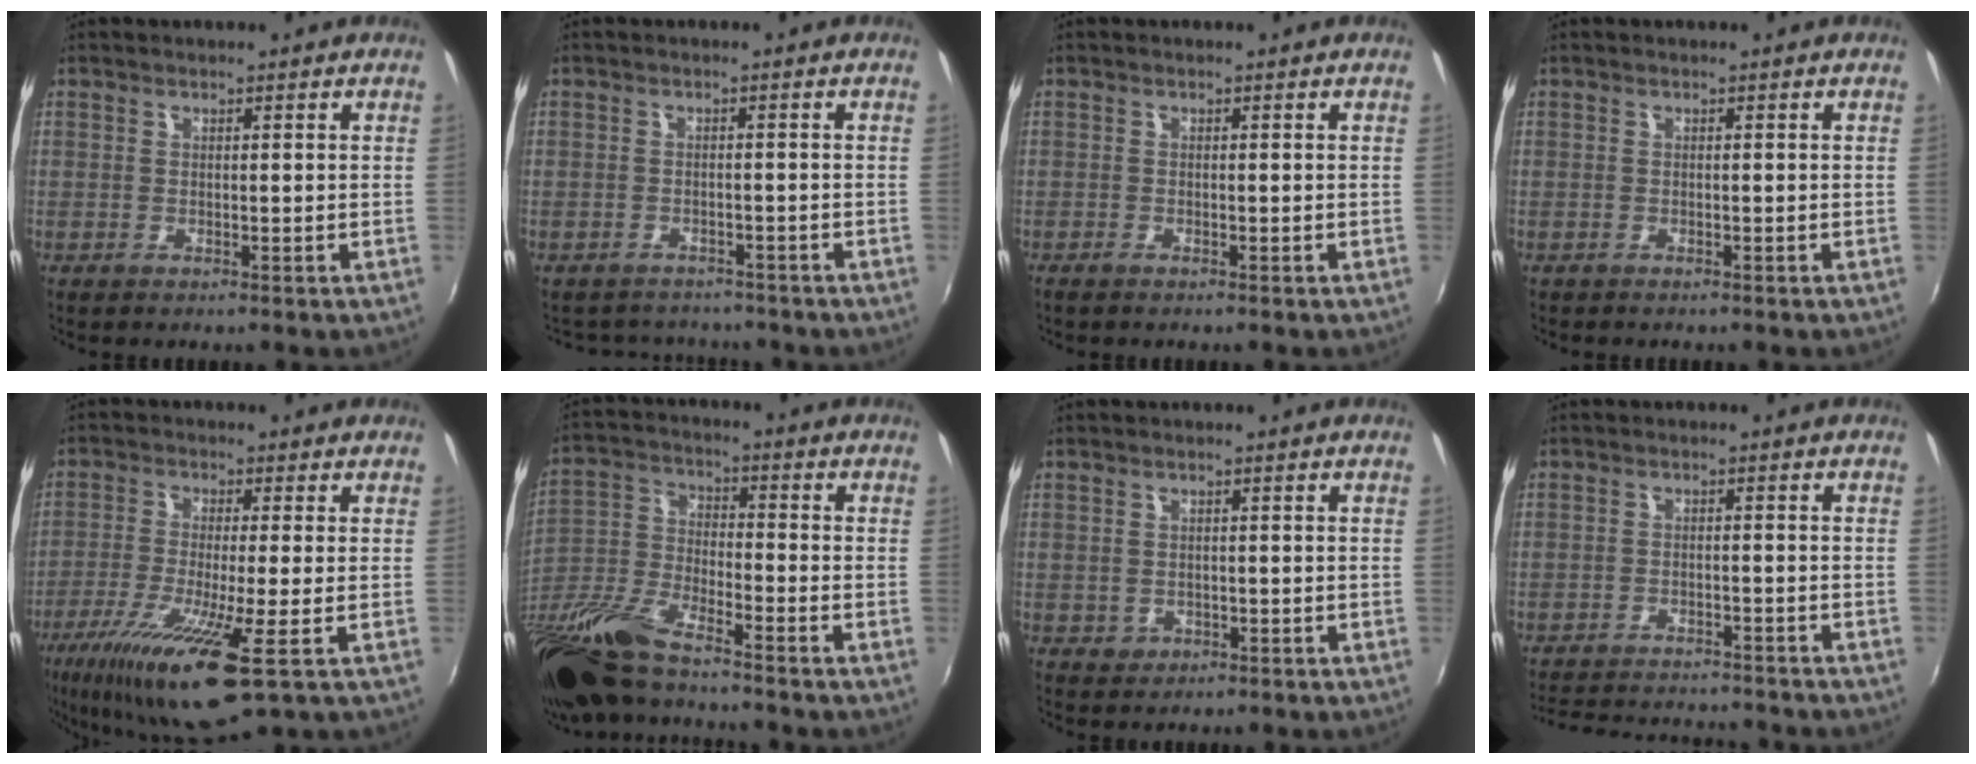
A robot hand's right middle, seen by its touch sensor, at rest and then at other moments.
{"total": 7.1, "force": [-6.3, 2.8, 1.2], "torque": [-0.035, -0.003, -0.090]}
{"total": 1.0, "force": [-0.9, 0.3, 0.5], "torque": [-0.011, -0.005, -0.018]}
{"total": 0.5, "force": [-0.4, 0.3, 0.0], "torque": [-0.003, -0.002, -0.007]}
{"total": 14.8, "force": [-7.5, 1.5, 12.7], "torque": [-0.264, -0.057, -0.135]}
{"total": 16.8, "force": [-12.6, 4.1, 10.4], "torque": [-0.233, -0.034, -0.253]}
{"total": 2.0, "force": [-0.4, 1.8, 0.5], "torque": [-0.011, -0.002, -0.003]}
{"total": 14.6, "force": [-13.2, 3.2, 5.4], "torque": [-0.118, -0.007, -0.186]}